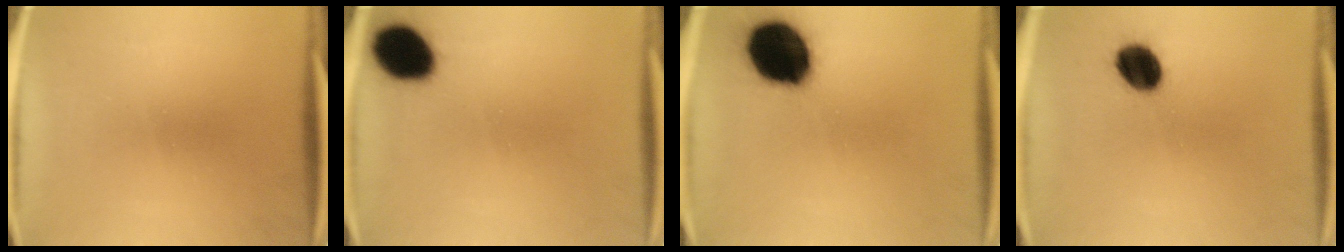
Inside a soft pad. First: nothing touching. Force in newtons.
{"total": 11.4}
{"total": 20.1}
{"total": 9.3}